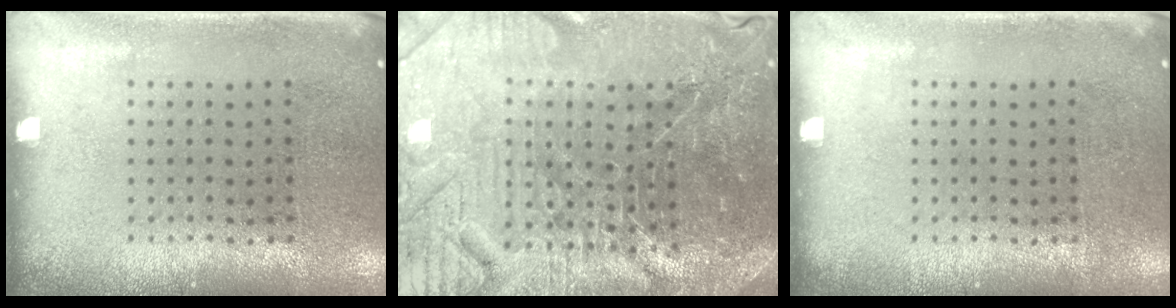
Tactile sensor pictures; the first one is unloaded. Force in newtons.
{"total": 5.8, "press": 5.4, "slide": 2.2}
{"total": 0.0}